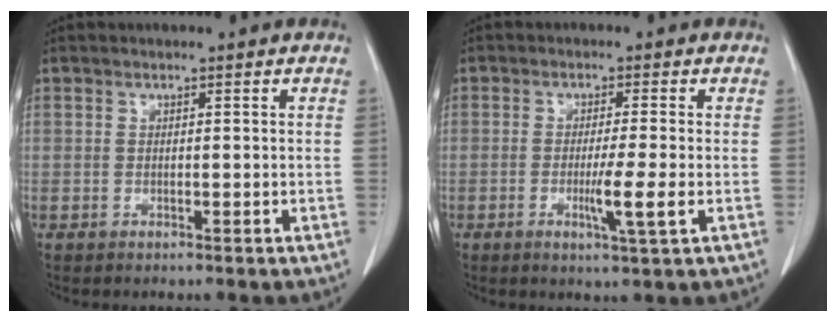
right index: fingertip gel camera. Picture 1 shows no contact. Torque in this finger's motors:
{"motor_torque": [0.93, -0.39, 0.40, 0.09]}